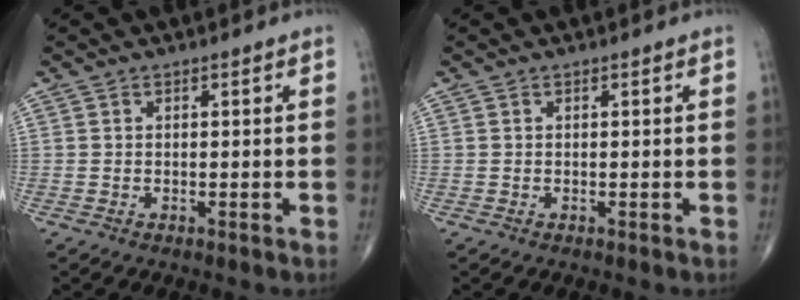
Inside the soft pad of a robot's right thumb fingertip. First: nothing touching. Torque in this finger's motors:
{"motor_torque": [0.00, 0.00, -0.05, -0.05, 0.00]}